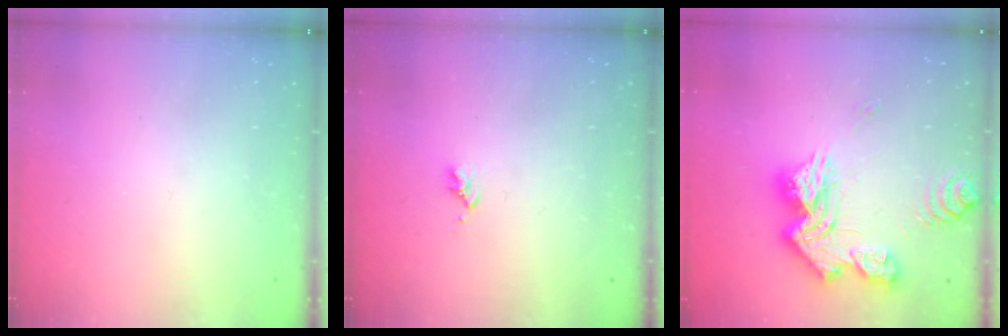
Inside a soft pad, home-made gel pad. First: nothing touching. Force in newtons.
{"total": 2.6, "press": 2.6, "slide": 0.4}
{"total": 18.7, "press": 18.6, "slide": 1.9}